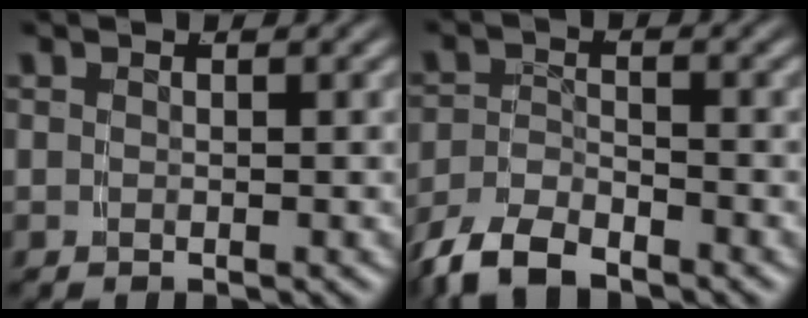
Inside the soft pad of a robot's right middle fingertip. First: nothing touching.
{"total": 4.9, "force": [-3.9, 2.2, 2.0], "torque": [-0.046, -0.012, -0.064]}